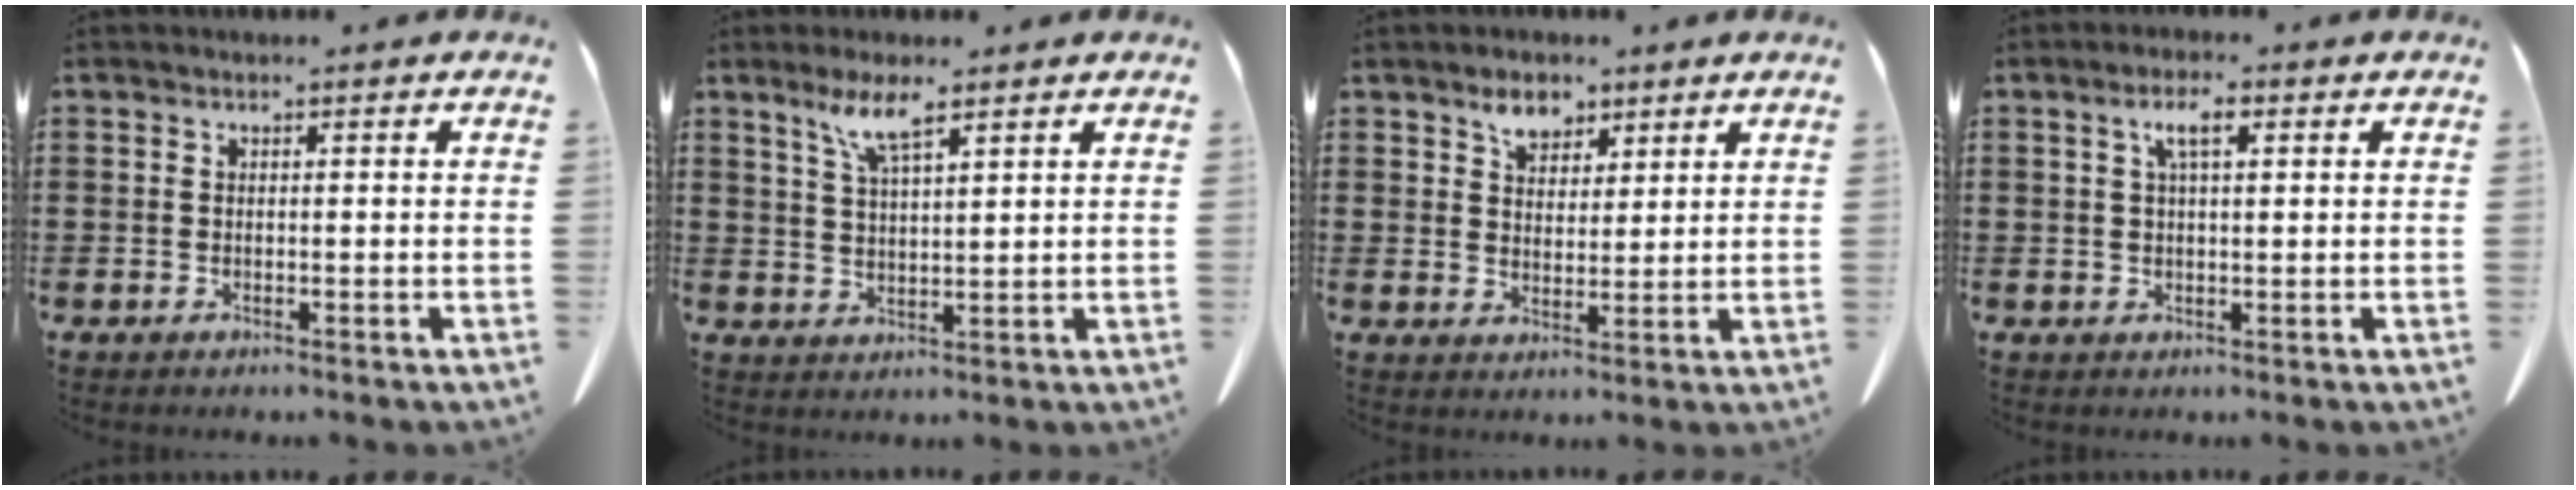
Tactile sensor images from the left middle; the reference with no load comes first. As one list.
[{"total": 5.3, "force": [3.6, 0.8, 3.8], "torque": [-0.085, 0.004, 0.062]}, {"total": 4.4, "force": [3.2, 2.5, 1.5], "torque": [-0.032, 0.006, 0.059]}, {"total": 3.5, "force": [1.3, 1.0, 3.1], "torque": [-0.066, 0.008, 0.020]}]